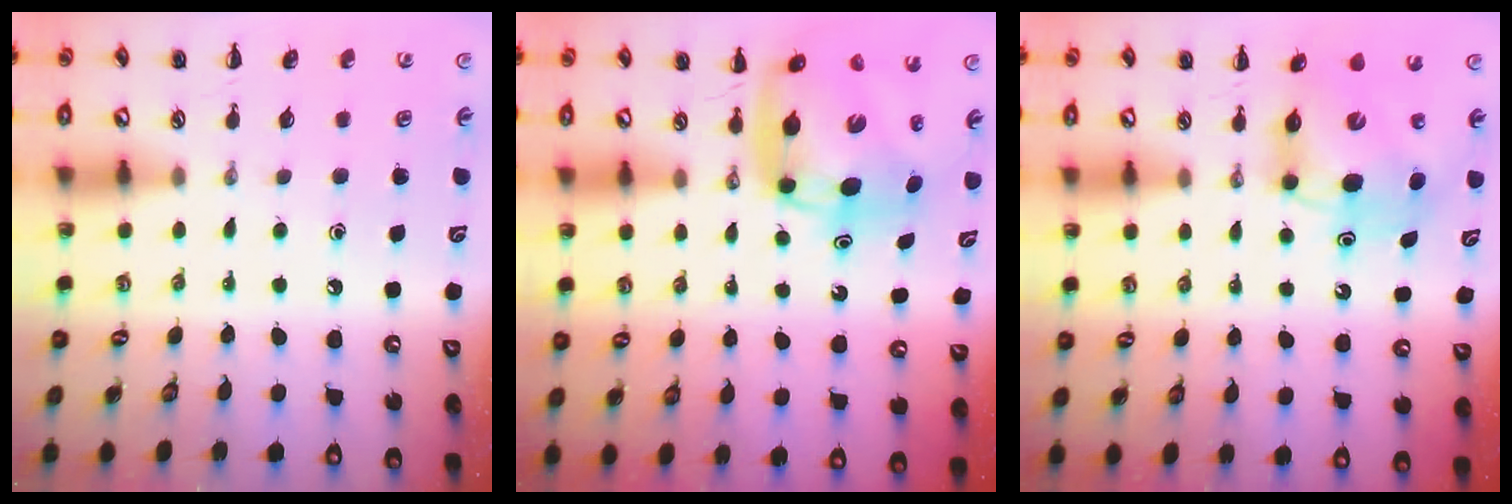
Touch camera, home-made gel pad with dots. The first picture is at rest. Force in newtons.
{"total": 8.9, "press": 8.6, "slide": 2.4}
{"total": 7.7, "press": 7.6, "slide": 1.2}